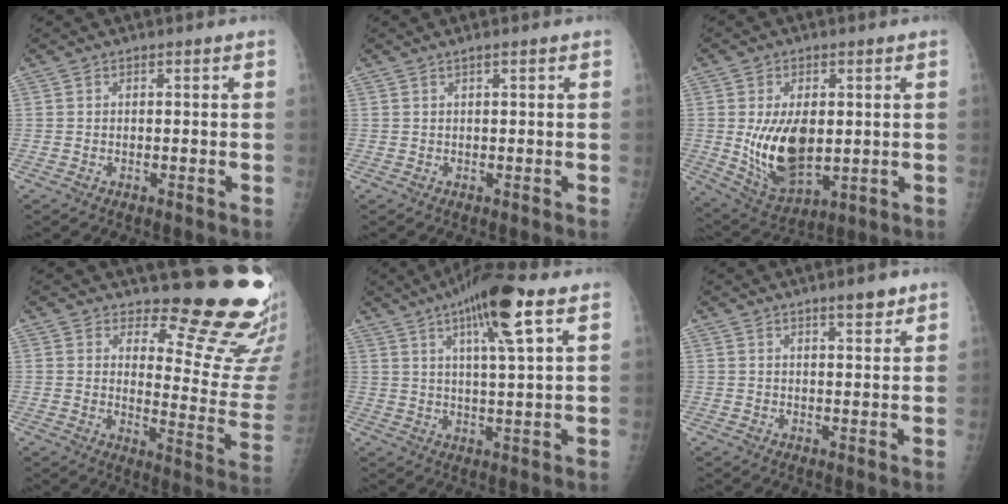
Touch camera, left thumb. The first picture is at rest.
{"total": 0.8, "force": [0.5, -0.1, 0.6], "torque": [-0.006, 0.001, 0.011]}
{"total": 12.7, "force": [0.1, 7.2, 10.5], "torque": [-0.164, -0.017, 0.025]}
{"total": 17.1, "force": [15.3, 4.2, 6.2], "torque": [-0.030, -0.173, 0.180]}
{"total": 12.9, "force": [6.4, 2.0, 11.0], "torque": [-0.181, -0.011, 0.105]}
{"total": 3.9, "force": [2.8, 0.7, 2.6], "torque": [-0.026, -0.018, 0.043]}